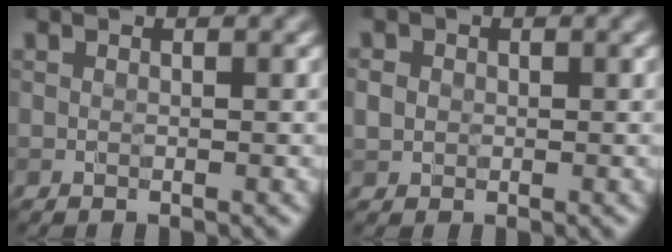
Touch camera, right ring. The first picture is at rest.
{"total": 1.4, "force": [0.1, 1.3, 0.6], "torque": [-0.007, -0.002, -0.004]}